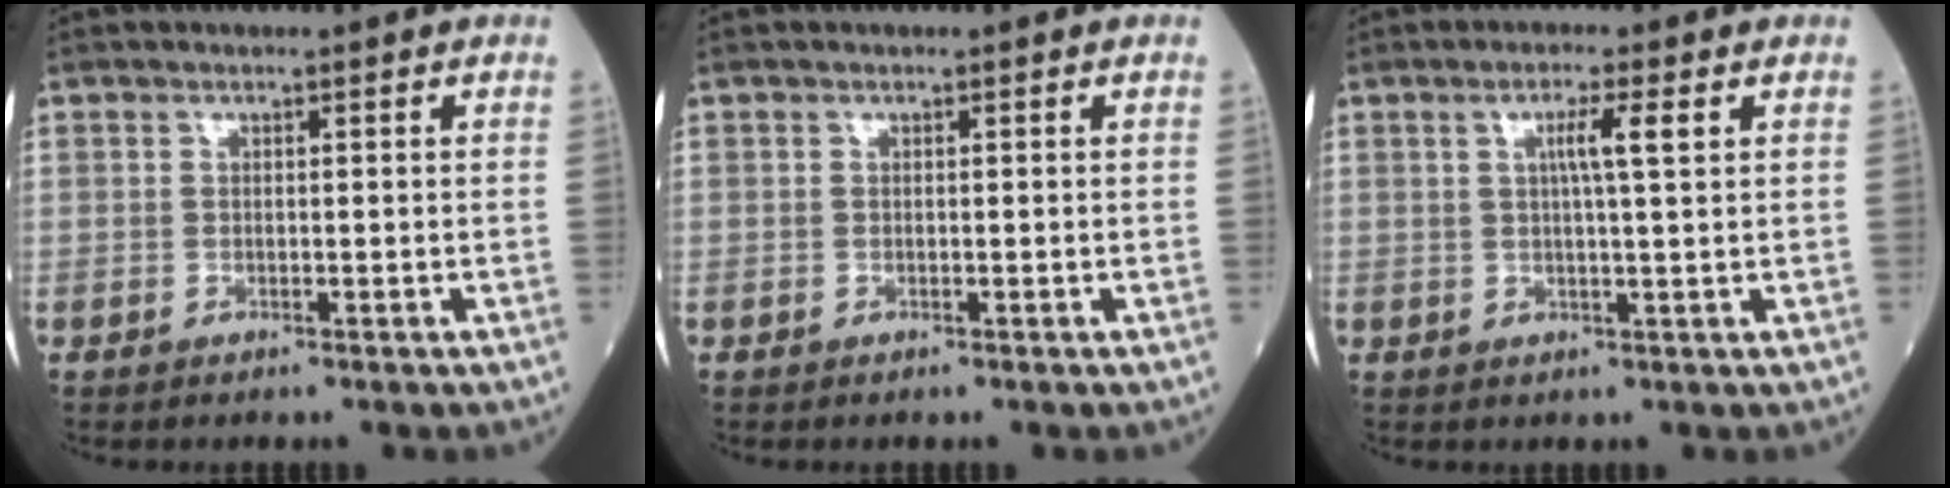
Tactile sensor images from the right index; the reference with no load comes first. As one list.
[{"total": 0.0}, {"total": 3.9, "force": [1.3, -0.3, 3.7], "torque": [-0.067, 0.002, 0.021]}]